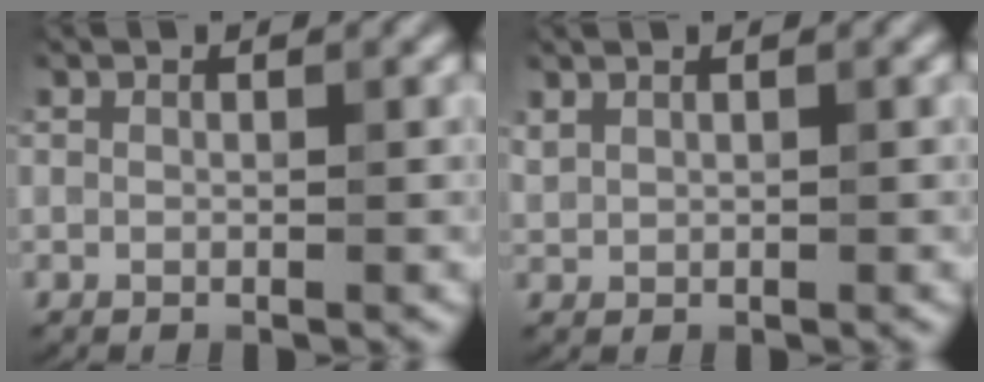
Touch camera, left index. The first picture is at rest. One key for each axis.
{"total": 0.7, "fx": 0.7, "fy": 0.2, "fz": 0.1, "tx": -0.007, "ty": 0.002, "tz": 0.018}